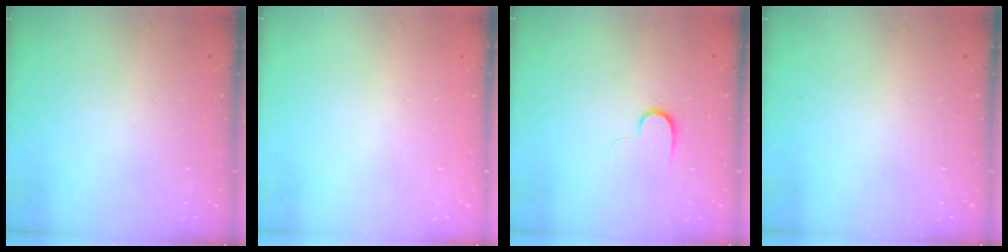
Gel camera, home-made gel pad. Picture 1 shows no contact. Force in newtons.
{"total": 0.7, "press": 0.7, "slide": 0.1}
{"total": 6.1, "press": 6.1, "slide": 0.8}
{"total": 0.0}